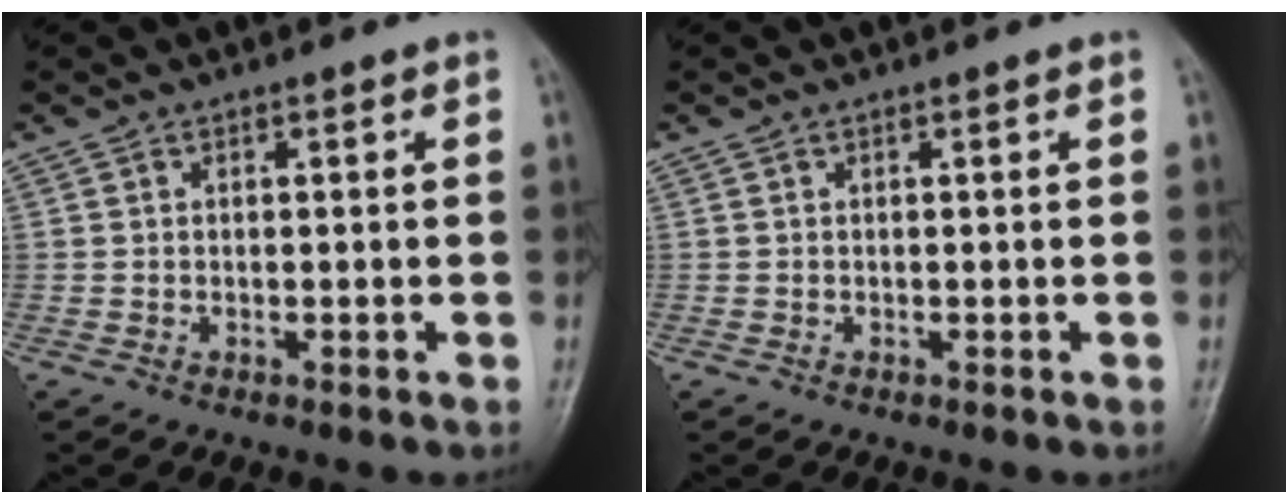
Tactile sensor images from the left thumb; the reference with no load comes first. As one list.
[{"total": 0.0}]